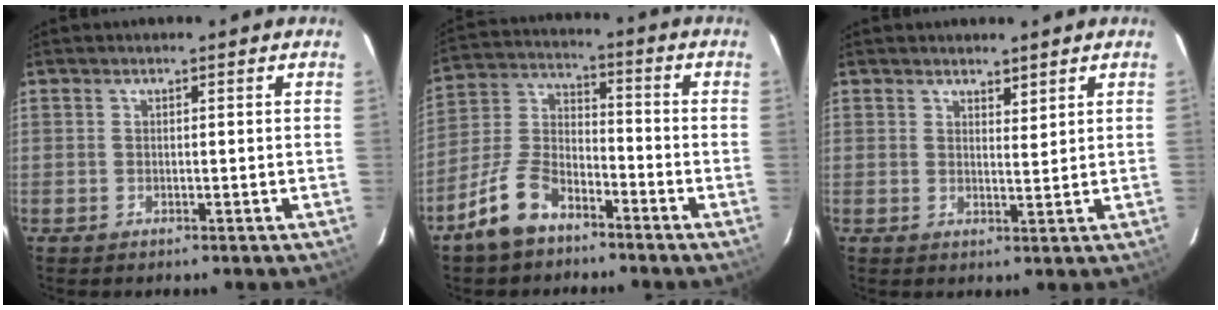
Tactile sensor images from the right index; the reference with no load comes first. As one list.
[{"total": 9.7, "force": [-6.7, 4.9, 5.0], "torque": [-0.122, 0.006, -0.135]}, {"total": 2.0, "force": [1.7, 0.5, 0.8], "torque": [-0.014, -0.005, 0.030]}]